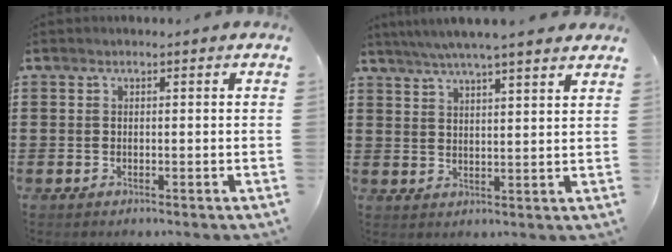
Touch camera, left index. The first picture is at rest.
{"total": 4.9, "force": [4.4, -0.3, 2.3], "torque": [-0.056, -0.013, 0.076]}